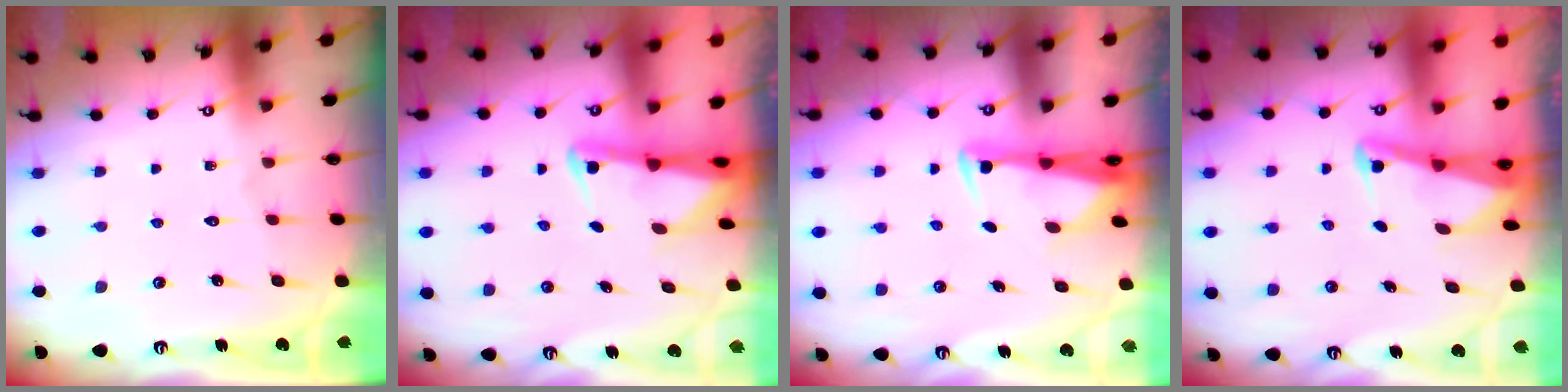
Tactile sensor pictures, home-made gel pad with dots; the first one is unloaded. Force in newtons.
{"total": 2.5, "press": 2.5, "slide": 0.5}
{"total": 2.9, "press": 2.8, "slide": 0.9}
{"total": 2.5, "press": 2.5, "slide": 0.6}